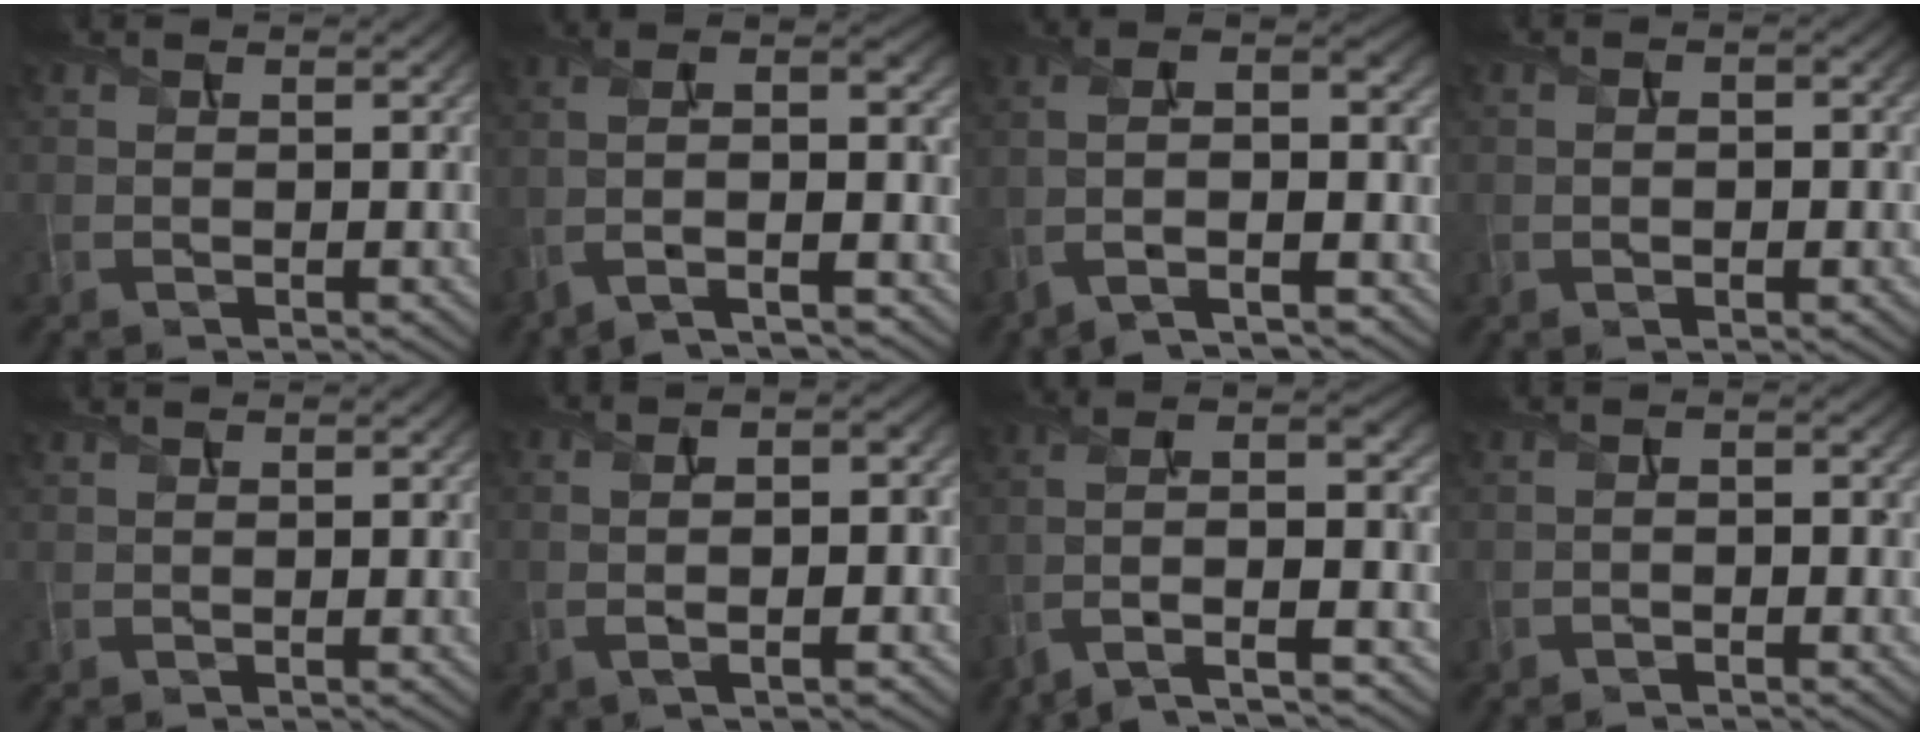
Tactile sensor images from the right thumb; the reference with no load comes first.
{"total": 11.6, "force": [-6.2, 3.7, 9.2], "torque": [-0.172, 0.008, -0.107]}
{"total": 12.1, "force": [-6.3, 4.4, 9.3], "torque": [-0.188, -0.001, -0.111]}
{"total": 2.7, "force": [-0.1, 1.7, 2.1], "torque": [-0.010, -0.003, -0.010]}
{"total": 0.0}
{"total": 6.7, "force": [-1.4, 2.1, 6.2], "torque": [-0.103, -0.002, -0.021]}
{"total": 12.8, "force": [-6.2, 4.6, 10.2], "torque": [-0.209, 0.001, -0.107]}
{"total": 1.6, "force": [-1.3, 0.4, 1.0], "torque": [-0.019, 0.000, -0.027]}